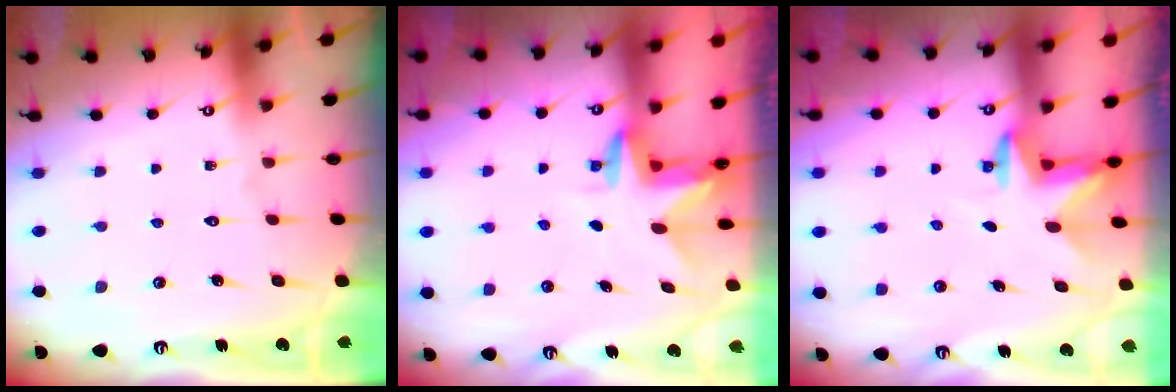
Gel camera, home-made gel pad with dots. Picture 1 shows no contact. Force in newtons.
{"total": 2.8, "press": 2.8, "slide": 0.1}
{"total": 2.9, "press": 2.8, "slide": 0.7}